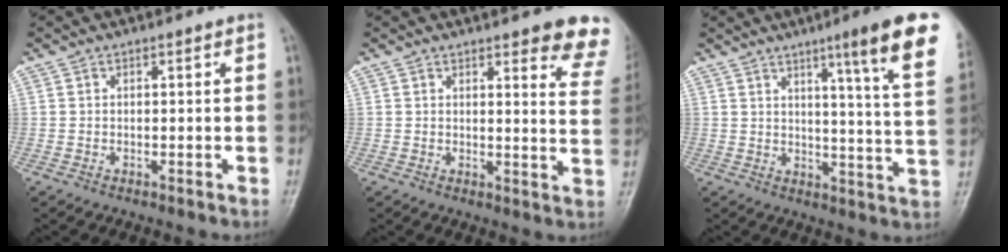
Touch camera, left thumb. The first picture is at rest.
{"total": 10.9, "force": [8.6, 2.7, 6.2], "torque": [-0.036, -0.043, 0.077]}
{"total": 15.5, "force": [8.5, 0.7, 12.9], "torque": [-0.163, -0.044, 0.105]}